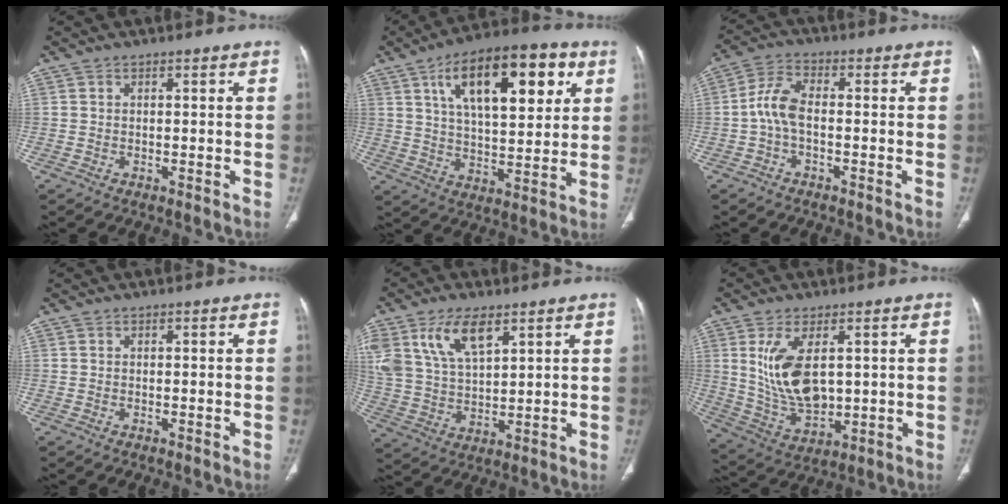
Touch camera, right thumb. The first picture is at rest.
{"total": 20.8, "force": [8.4, 9.1, 16.8], "torque": [-0.231, -0.013, 0.134]}
{"total": 5.8, "force": [-1.0, 2.8, 5.0], "torque": [-0.109, 0.019, -0.028]}
{"total": 0.0}
{"total": 12.4, "force": [6.6, 6.0, 8.6], "torque": [-0.161, -0.017, 0.137]}
{"total": 12.4, "force": [2.7, 6.5, 10.2], "torque": [-0.189, -0.019, 0.069]}